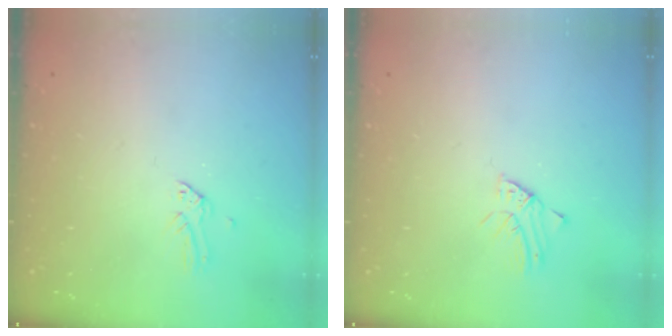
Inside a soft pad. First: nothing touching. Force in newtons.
{"total": 1.5, "press": 1.5, "slide": 0.0}